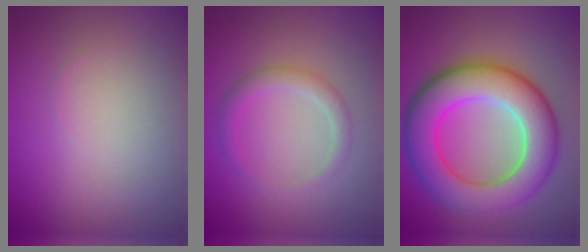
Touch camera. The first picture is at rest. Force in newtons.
{"total": 2.1, "press": 2.1, "slide": 0.1}
{"total": 10.6, "press": 10.6, "slide": 0.1}